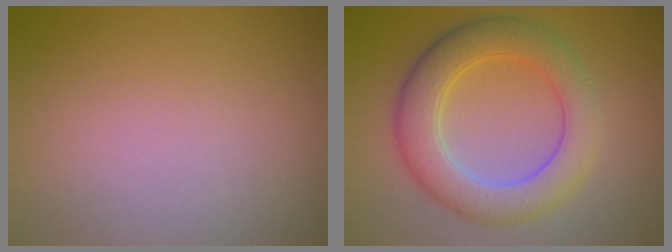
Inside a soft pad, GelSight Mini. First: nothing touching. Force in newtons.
{"total": 6.1, "press": 6.1, "slide": 0.1}